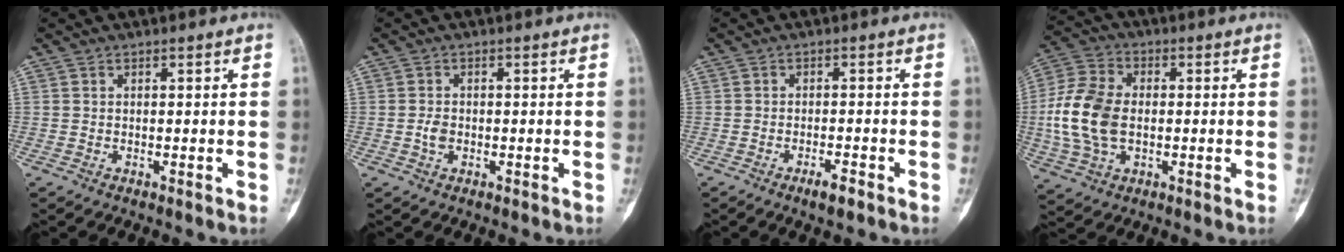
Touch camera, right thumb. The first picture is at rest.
{"total": 2.0, "force": [-0.4, 1.4, 1.4], "torque": [-0.025, 0.003, -0.009]}
{"total": 2.8, "force": [-1.9, 0.7, 2.1], "torque": [-0.035, 0.007, -0.033]}
{"total": 14.0, "force": [-0.6, 9.1, 10.6], "torque": [-0.223, 0.013, -0.009]}